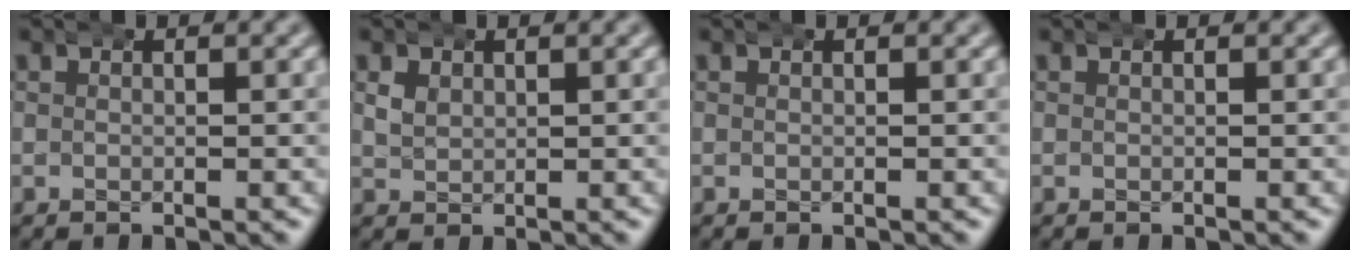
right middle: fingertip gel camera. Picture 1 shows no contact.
{"total": 0.8, "force": [0.6, 0.5, 0.0], "torque": [0.001, -0.004, 0.018]}
{"total": 0.0}
{"total": 0.0}